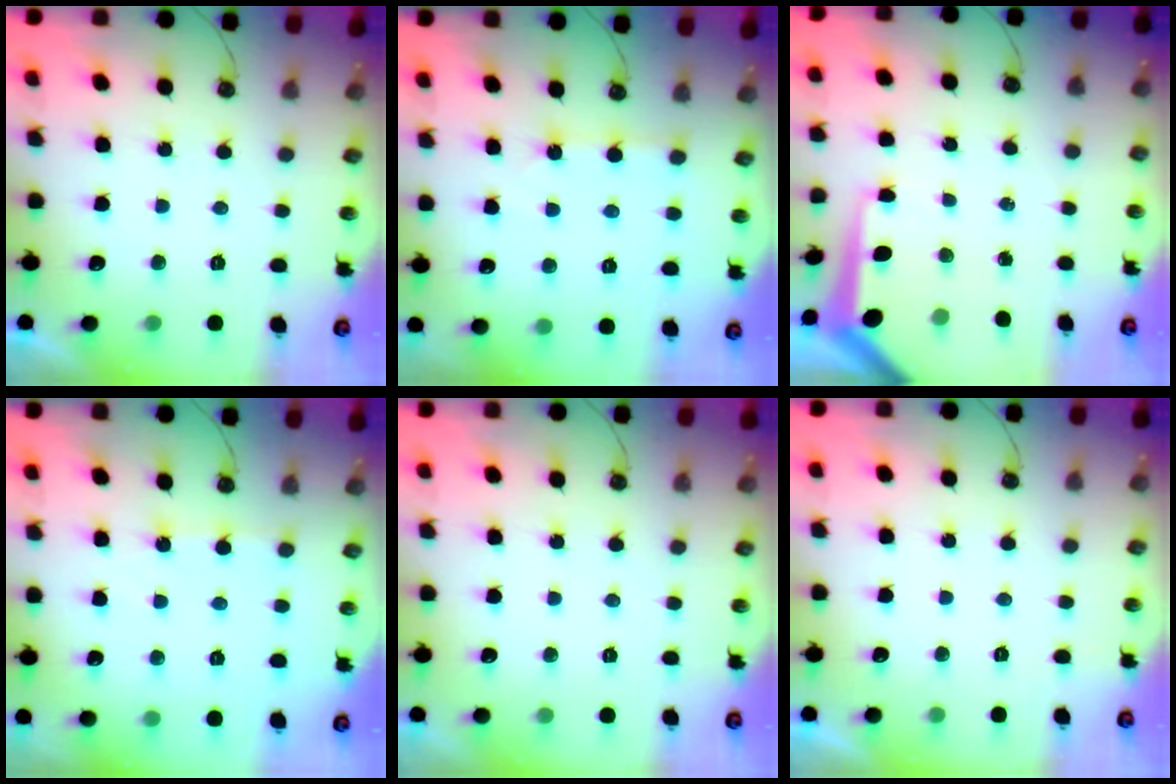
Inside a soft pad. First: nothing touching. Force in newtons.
{"total": 1.2, "press": 1.2, "slide": 0.2}
{"total": 7.3, "press": 7.2, "slide": 0.8}
{"total": 3.4, "press": 3.3, "slide": 0.5}
{"total": 0.0}
{"total": 0.0}